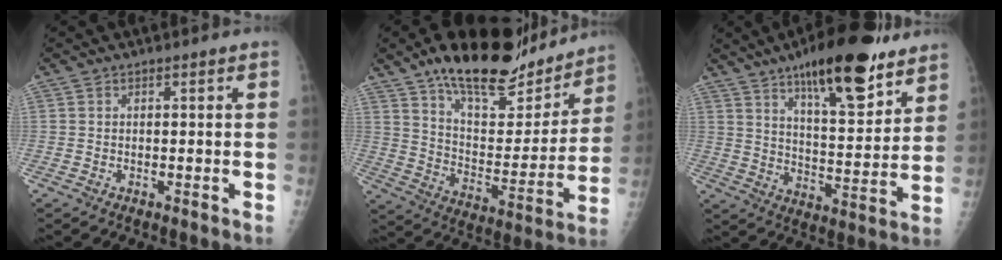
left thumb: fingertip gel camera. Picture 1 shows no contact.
{"total": 25.0, "force": [18.5, 9.8, 13.6], "torque": [-0.167, -0.075, 0.293]}
{"total": 19.8, "force": [12.8, 6.1, 13.7], "torque": [-0.174, -0.065, 0.201]}